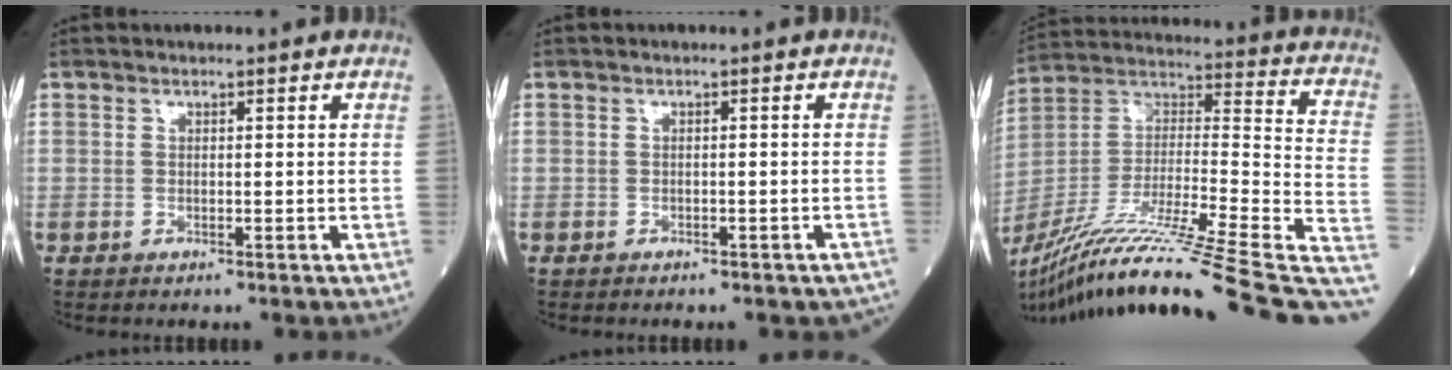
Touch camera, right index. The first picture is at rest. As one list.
[{"total": 4.9, "force": [-4.2, 1.8, 1.8], "torque": [-0.013, 0.003, -0.042]}, {"total": 32.3, "force": [-24.1, 0.9, 21.5], "torque": [-0.293, -0.014, -0.386]}]